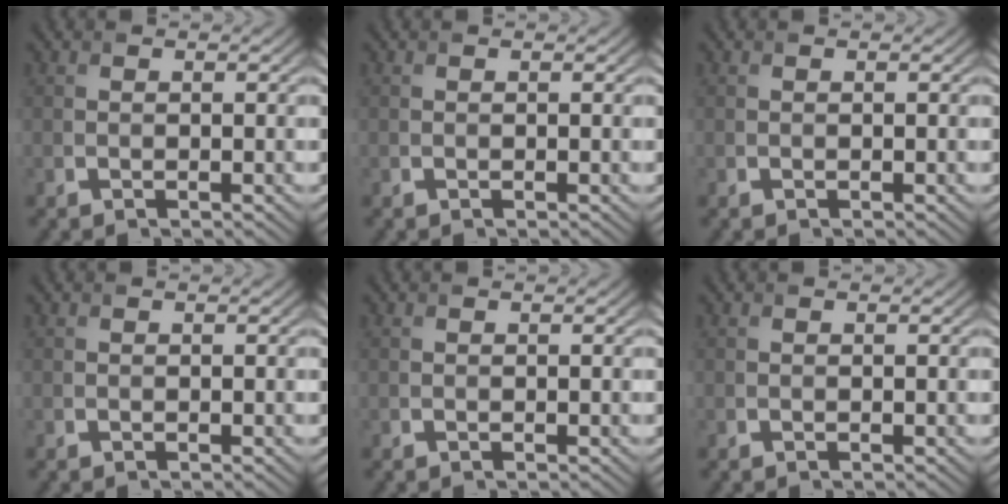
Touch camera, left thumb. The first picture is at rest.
{"total": 0.0}
{"total": 0.0}
{"total": 0.0}
{"total": 0.0}
{"total": 0.0}